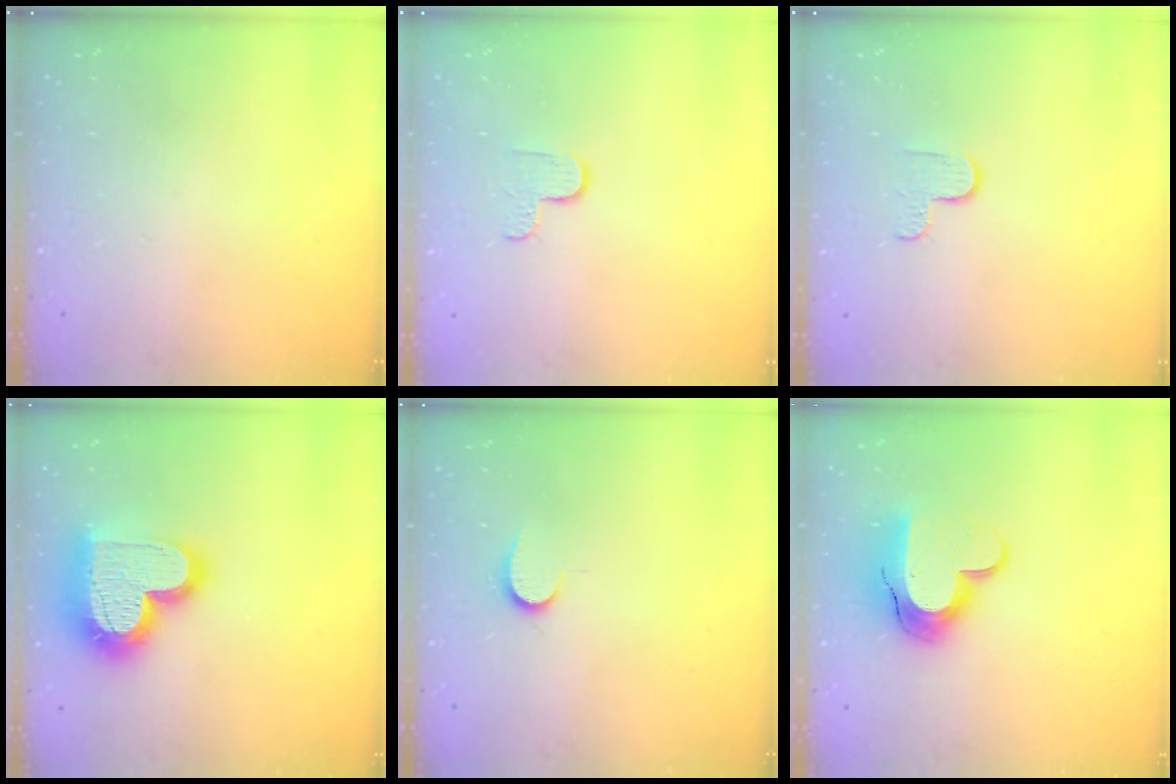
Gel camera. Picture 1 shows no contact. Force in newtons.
{"total": 2.9, "press": 2.9, "slide": 0.3}
{"total": 2.9, "press": 2.9, "slide": 0.3}
{"total": 23.3, "press": 23.2, "slide": 1.9}
{"total": 6.7, "press": 6.7, "slide": 0.6}
{"total": 14.0, "press": 14.0, "slide": 1.0}